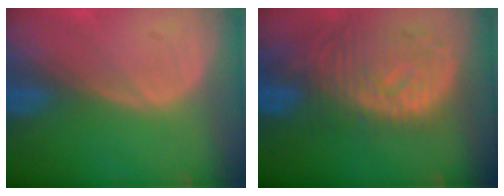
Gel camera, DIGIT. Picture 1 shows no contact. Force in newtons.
{"total": 11.3, "press": 9.9, "slide": 5.6}